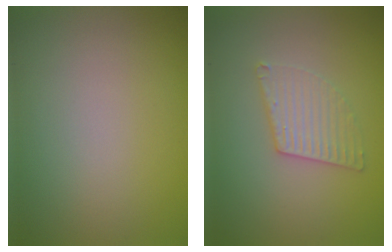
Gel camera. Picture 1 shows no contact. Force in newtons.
{"total": 2.8, "press": 2.8, "slide": 0.3}